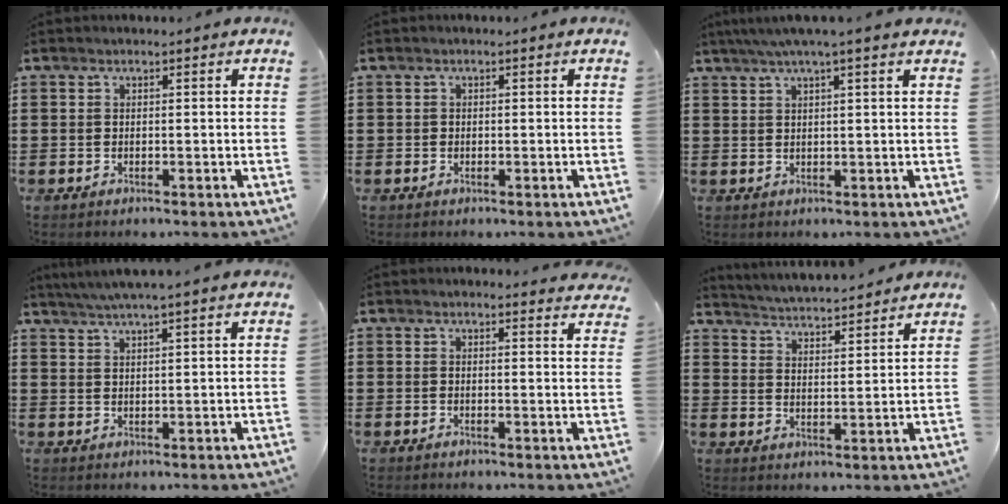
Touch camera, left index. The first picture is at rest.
{"total": 0.6, "force": [-0.2, 0.5, 0.2], "torque": [-0.006, 0.001, -0.004]}
{"total": 3.2, "force": [2.3, -0.2, 2.2], "torque": [-0.048, 0.002, 0.040]}
{"total": 4.0, "force": [3.6, -0.5, 1.6], "torque": [-0.042, -0.008, 0.065]}
{"total": 2.0, "force": [2.0, 0.2, 0.1], "torque": [0.001, -0.006, 0.037]}
{"total": 3.9, "force": [3.9, -0.2, 0.0], "torque": [-0.021, -0.030, 0.065]}